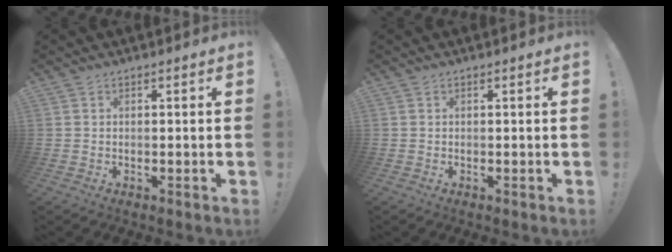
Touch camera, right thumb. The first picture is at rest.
{"total": 0.0}